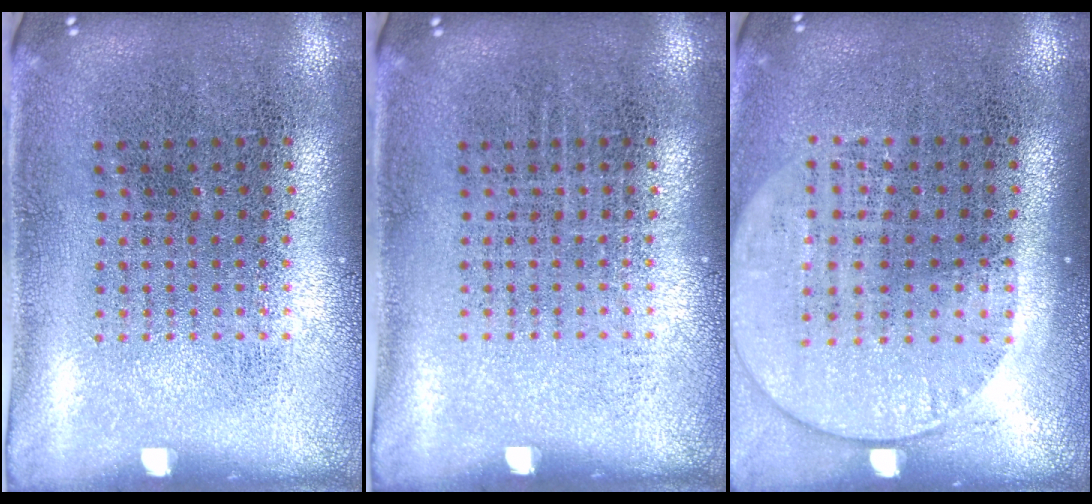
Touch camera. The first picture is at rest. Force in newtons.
{"total": 0.0}
{"total": 1.5, "press": 1.3, "slide": 0.7}